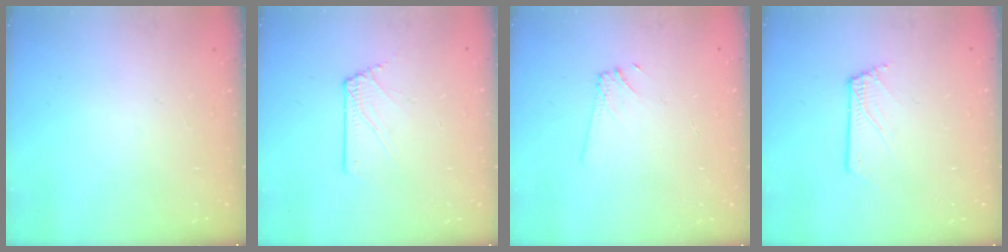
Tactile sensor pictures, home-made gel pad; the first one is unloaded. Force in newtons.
{"total": 2.6, "press": 2.6, "slide": 0.2}
{"total": 5.3, "press": 5.2, "slide": 0.9}
{"total": 1.0, "press": 1.0, "slide": 0.1}